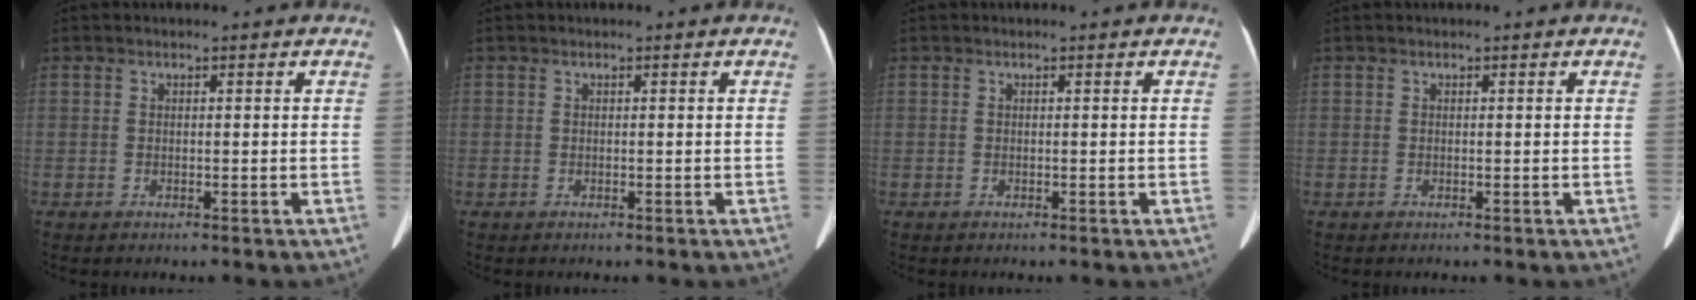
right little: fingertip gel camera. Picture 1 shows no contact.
{"total": 0.0}
{"total": 0.0}
{"total": 0.0}